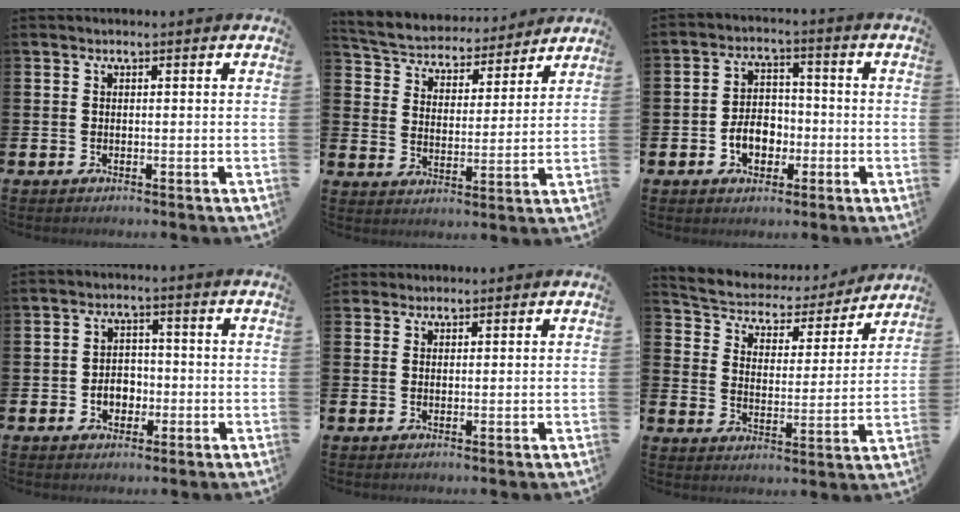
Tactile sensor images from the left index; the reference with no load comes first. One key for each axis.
{"total": 5.2, "fx": 4.9, "fy": 1.7, "fz": 0.1, "tx": -0.039, "ty": -0.044, "tz": 0.083}
{"total": 4.9, "fx": -1.6, "fy": 3.5, "fz": 3.0, "tx": -0.041, "ty": 0.002, "tz": -0.037}
{"total": 3.7, "fx": -1.0, "fy": 2.9, "fz": 2.1, "tx": -0.035, "ty": 0.001, "tz": -0.025}
{"total": 1.8, "fx": 1.7, "fy": 0.7, "fz": -0.1, "tx": 0.007, "ty": -0.002, "tz": 0.030}
{"total": 4.4, "fx": 3.9, "fy": 2.1, "fz": 0.8, "tx": -0.045, "ty": -0.033, "tz": 0.059}